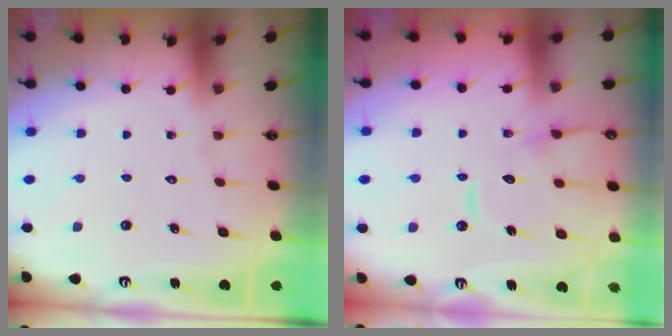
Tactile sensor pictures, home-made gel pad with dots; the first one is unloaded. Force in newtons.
{"total": 13.3, "press": 13.2, "slide": 1.3}